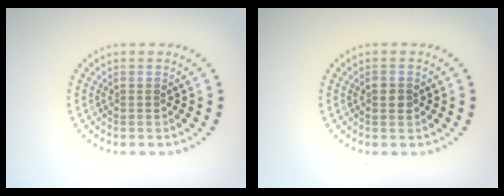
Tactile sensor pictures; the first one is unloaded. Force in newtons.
{"total": 1.0, "press": 0.9, "slide": 0.2}